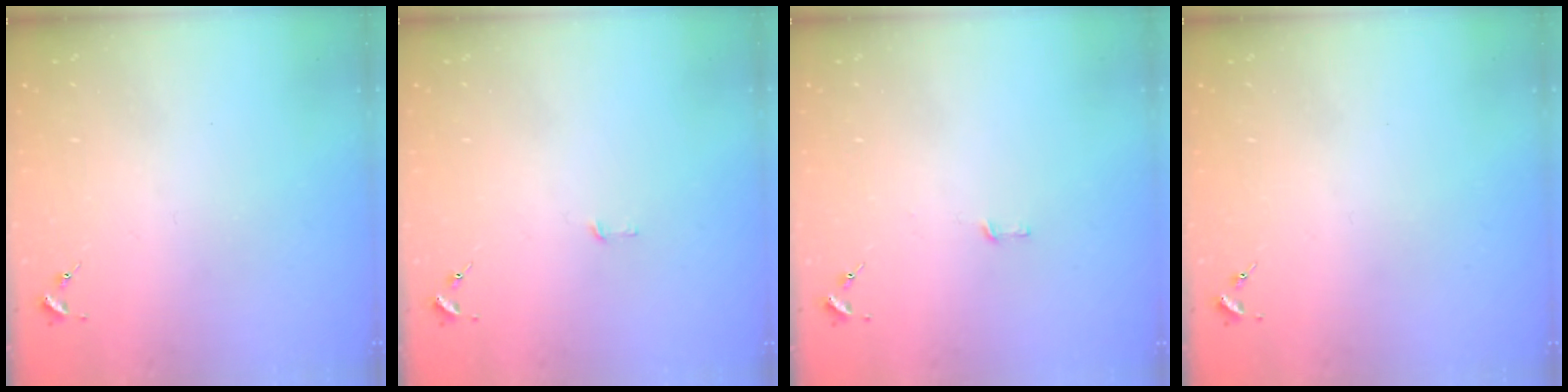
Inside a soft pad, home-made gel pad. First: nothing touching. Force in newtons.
{"total": 2.1, "press": 2.1, "slide": 0.2}
{"total": 2.6, "press": 2.6, "slide": 0.2}
{"total": 0.0}